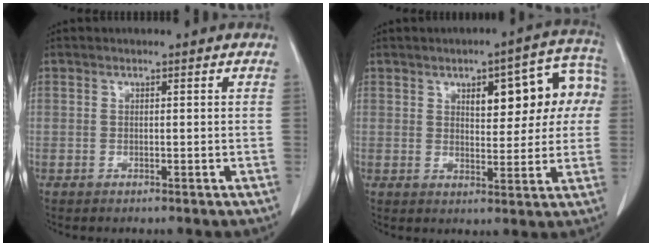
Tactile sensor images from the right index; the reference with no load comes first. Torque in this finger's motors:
{"motor_torque": [0.31, 0.10, 0.22, 0.05]}